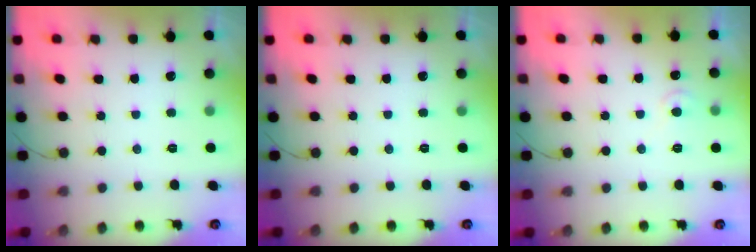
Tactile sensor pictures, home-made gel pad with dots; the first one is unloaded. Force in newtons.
{"total": 0.0}
{"total": 5.3, "press": 5.2, "slide": 0.6}